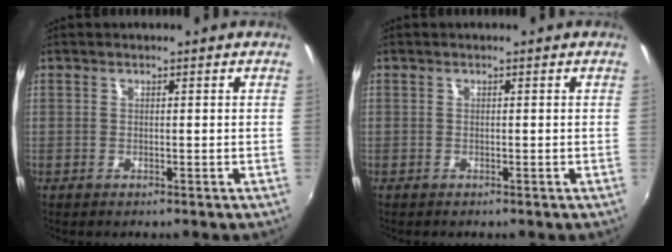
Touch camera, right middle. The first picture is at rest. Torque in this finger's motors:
{"motor_torque": [-0.21, 0.00, 0.00, -0.01]}